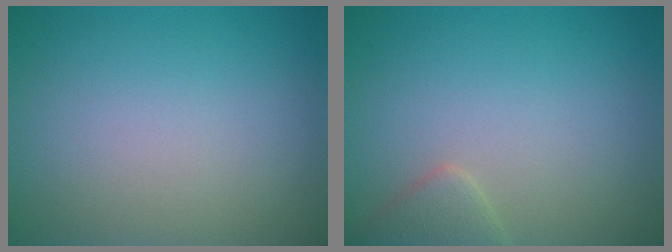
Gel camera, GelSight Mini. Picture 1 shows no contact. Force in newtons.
{"total": 1.8, "press": 1.8, "slide": 0.1}